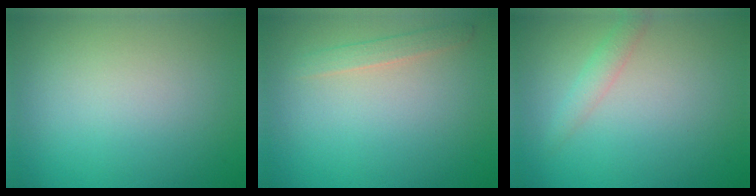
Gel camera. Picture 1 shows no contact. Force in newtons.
{"total": 1.4, "press": 1.4, "slide": 0.0}
{"total": 1.5, "press": 1.5, "slide": 0.0}